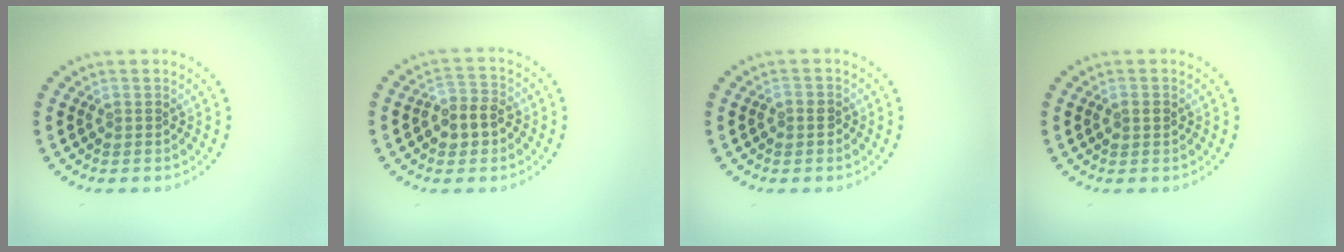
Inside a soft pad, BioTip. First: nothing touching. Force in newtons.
{"total": 3.2, "press": 3.0, "slide": 1.1}
{"total": 0.8, "press": 0.7, "slide": 0.3}
{"total": 1.3, "press": 1.3, "slide": 0.2}